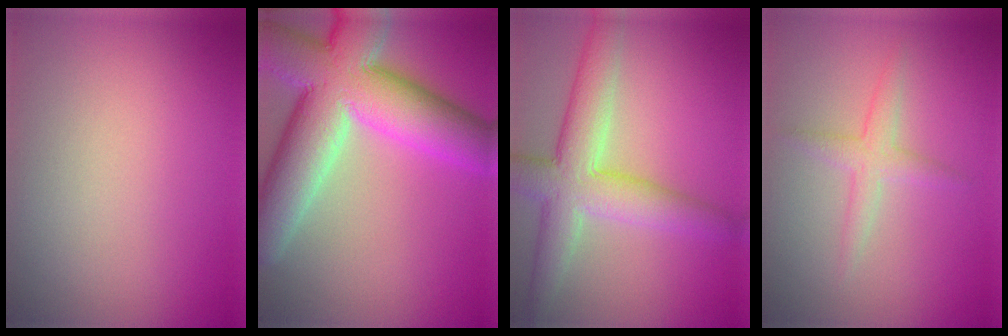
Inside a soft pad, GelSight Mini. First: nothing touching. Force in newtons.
{"total": 13.3, "press": 13.3, "slide": 1.1}
{"total": 6.5, "press": 6.4, "slide": 0.4}
{"total": 2.0, "press": 2.0, "slide": 0.1}